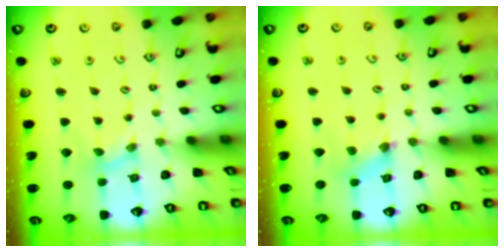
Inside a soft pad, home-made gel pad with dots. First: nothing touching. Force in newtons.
{"total": 1.3, "press": 1.3, "slide": 0.3}